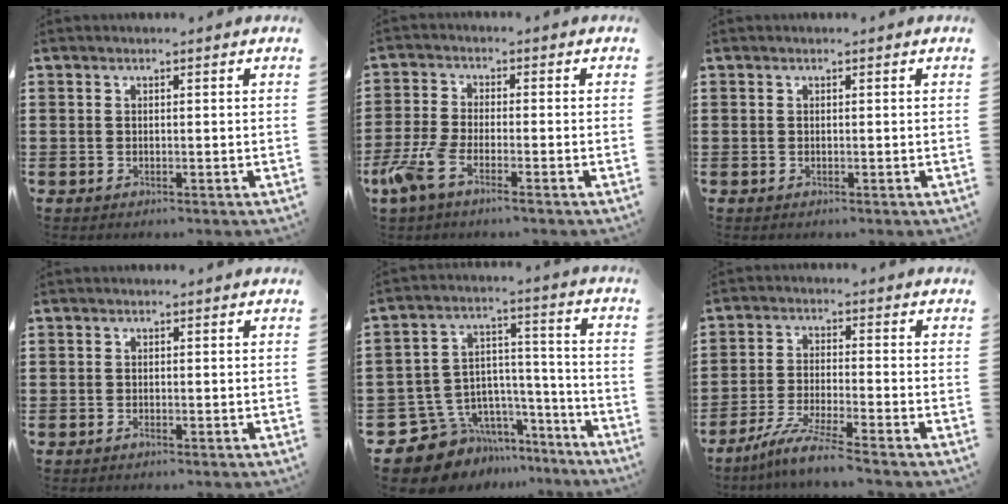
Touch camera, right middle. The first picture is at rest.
{"total": 5.2, "force": [-3.2, 1.2, 3.9], "torque": [-0.113, -0.017, -0.068]}
{"total": 0.0}
{"total": 0.7, "force": [-0.6, 0.3, 0.2], "torque": [-0.004, 0.000, -0.012]}
{"total": 10.4, "force": [-8.4, 5.9, 1.8], "torque": [-0.056, 0.013, -0.157]}
{"total": 5.8, "force": [-5.0, -0.6, 3.0], "torque": [-0.067, -0.018, -0.096]}